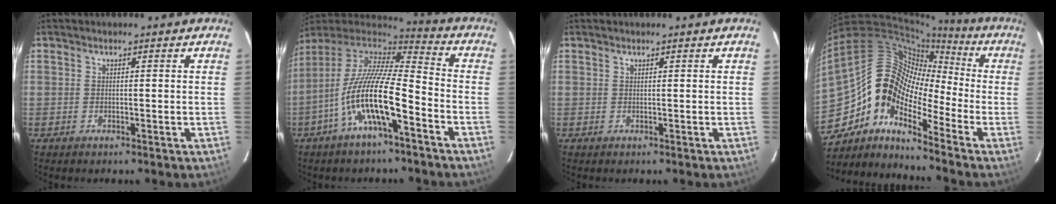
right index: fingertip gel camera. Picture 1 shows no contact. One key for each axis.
{"total": 16.8, "fx": -6.8, "fy": 4.0, "fz": 14.8, "tx": -0.275, "ty": -0.015, "tz": -0.136}
{"total": 0.0}
{"total": 13.9, "fx": -6.6, "fy": 7.9, "fz": 9.3, "tx": -0.154, "ty": 0.014, "tz": -0.145}